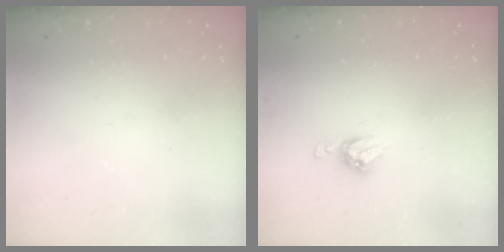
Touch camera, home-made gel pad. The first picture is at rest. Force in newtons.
{"total": 6.4, "press": 6.4, "slide": 0.4}